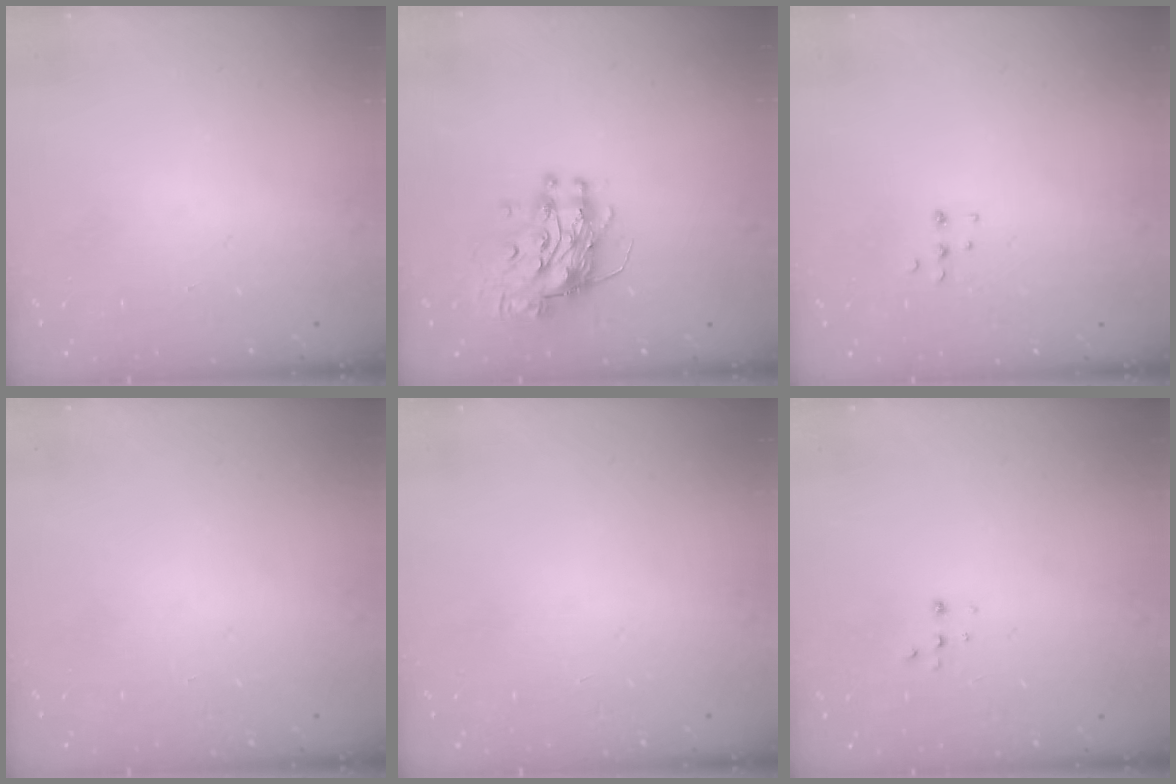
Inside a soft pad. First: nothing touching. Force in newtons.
{"total": 11.5, "press": 11.4, "slide": 1.3}
{"total": 3.6, "press": 3.5, "slide": 0.9}
{"total": 0.0}
{"total": 0.0}
{"total": 2.2, "press": 2.2, "slide": 0.5}